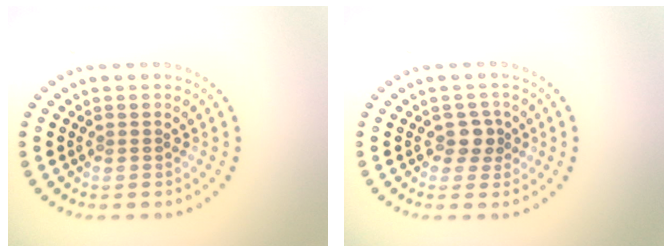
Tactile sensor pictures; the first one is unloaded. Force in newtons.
{"total": 1.8, "press": 1.5, "slide": 1.0}